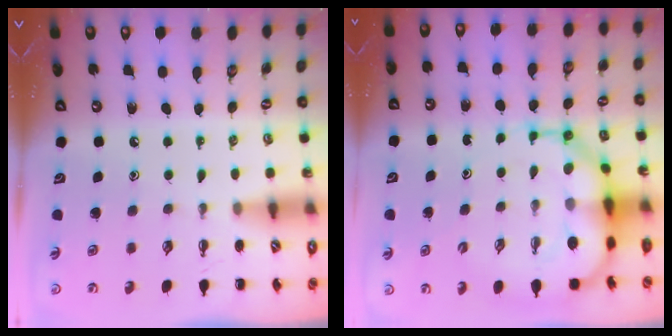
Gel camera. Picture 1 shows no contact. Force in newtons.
{"total": 12.2, "press": 11.7, "slide": 3.5}